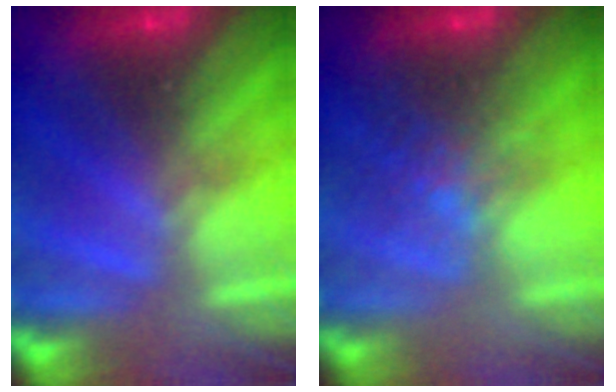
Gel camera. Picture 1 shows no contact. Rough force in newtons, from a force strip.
{"total": 4.4}